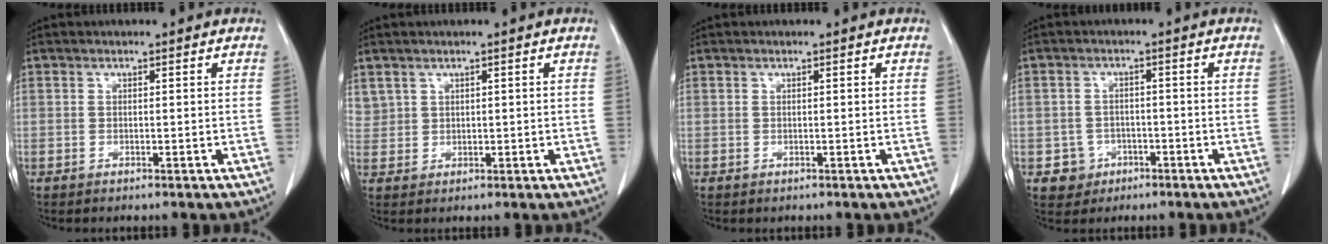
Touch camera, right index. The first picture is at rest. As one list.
[{"total": 2.4, "force": [1.4, 1.9, 0.4], "torque": [-0.004, 0.008, 0.033]}, {"total": 0.0}, {"total": 3.9, "force": [-1.7, 3.5, 0.1], "torque": [0.006, 0.014, -0.022]}]